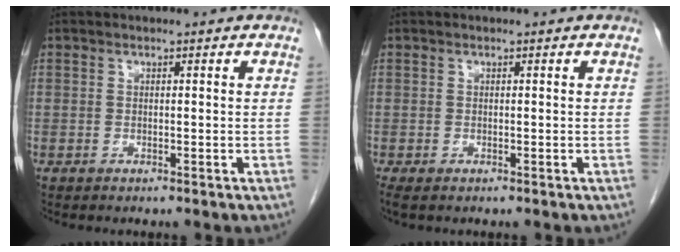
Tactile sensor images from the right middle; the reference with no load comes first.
{"total": 1.0, "force": [-0.7, 0.4, 0.5], "torque": [-0.002, -0.002, -0.010]}